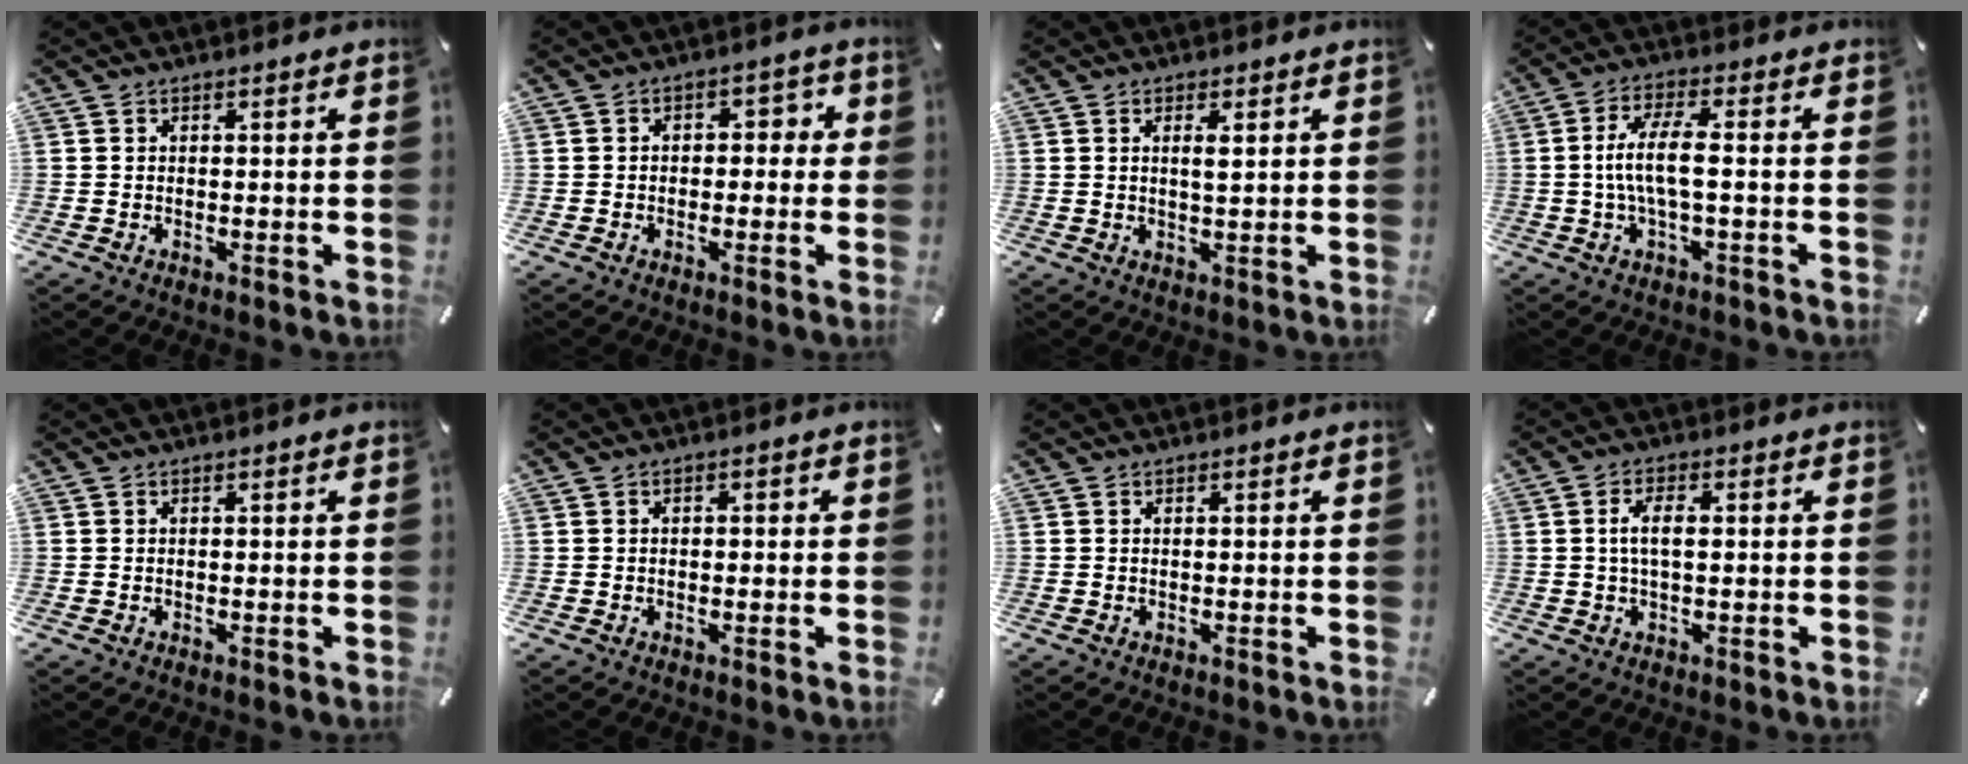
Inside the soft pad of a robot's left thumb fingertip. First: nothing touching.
{"total": 3.7, "force": [-0.9, 2.8, 2.2], "torque": [-0.028, 0.011, -0.026]}
{"total": 2.7, "force": [0.7, 0.6, 2.5], "torque": [-0.044, -0.001, 0.009]}
{"total": 8.1, "force": [-0.3, 2.0, 7.9], "torque": [-0.162, -0.002, -0.013]}
{"total": 0.0}
{"total": 1.1, "force": [-0.3, 0.8, 0.6], "torque": [-0.012, 0.006, -0.009]}
{"total": 0.0}
{"total": 4.9, "force": [0.3, 2.0, 4.5], "torque": [-0.092, 0.004, 0.002]}